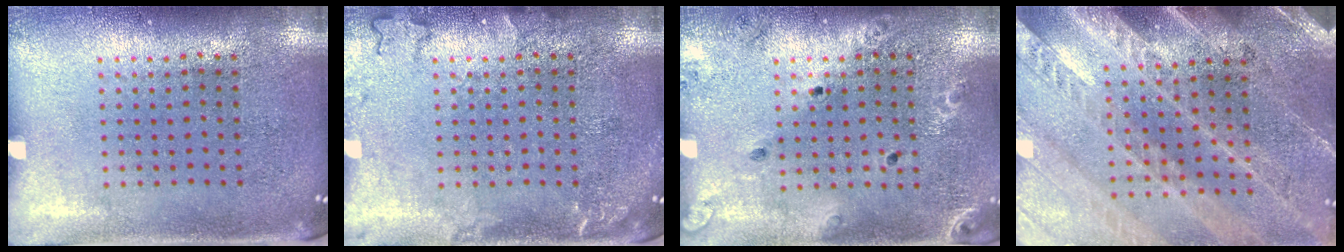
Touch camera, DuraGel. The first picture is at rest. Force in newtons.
{"total": 1.7, "press": 1.6, "slide": 0.3}
{"total": 1.5, "press": 1.5, "slide": 0.1}
{"total": 2.9, "press": 2.6, "slide": 1.1}